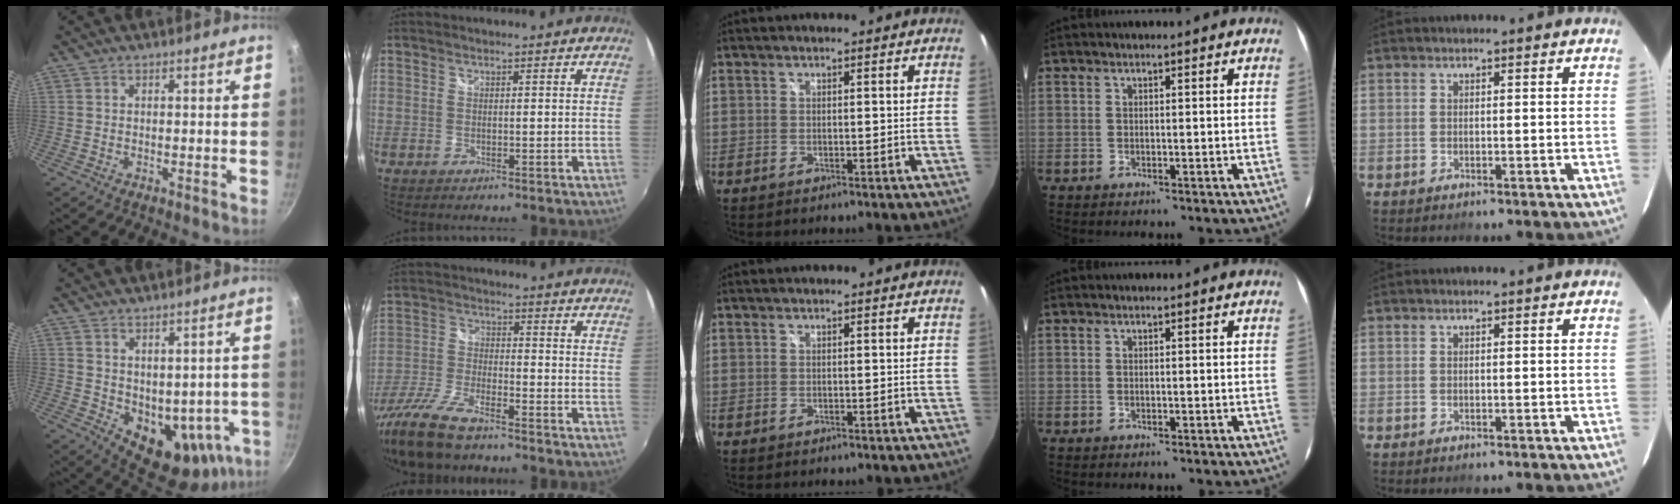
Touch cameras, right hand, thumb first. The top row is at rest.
{"thumb": {"total": 13.4, "force": [-0.8, 9.2, 9.7], "torque": [-0.096, -0.008, 0.021]}, "index": {"total": 13.6, "force": [-10.7, 3.2, 7.9], "torque": [-0.173, -0.030, -0.209]}}